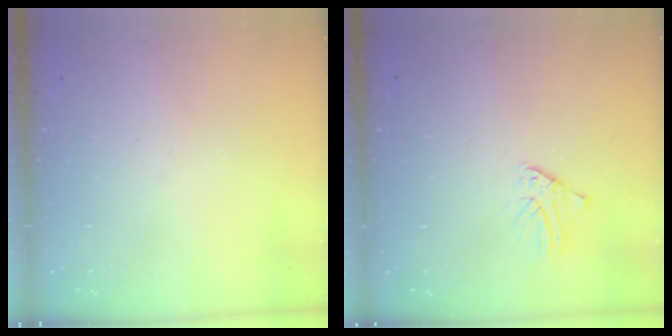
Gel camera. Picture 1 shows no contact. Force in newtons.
{"total": 1.1, "press": 1.1, "slide": 0.0}